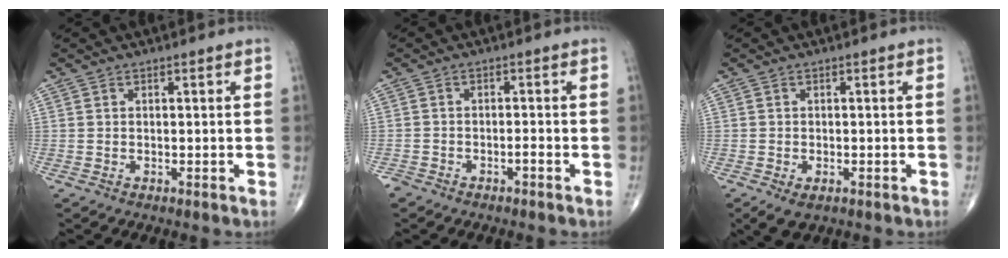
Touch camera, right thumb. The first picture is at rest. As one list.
[{"total": 1.7, "force": [-1.5, 0.5, 0.6], "torque": [-0.011, 0.012, -0.026]}, {"total": 3.5, "force": [-1.7, 2.0, 2.3], "torque": [-0.043, -0.004, -0.020]}]